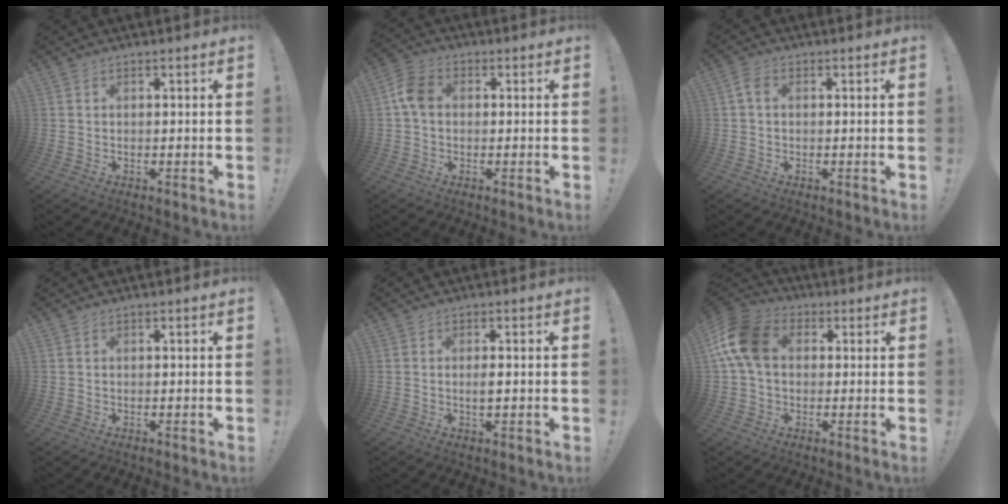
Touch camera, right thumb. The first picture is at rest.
{"total": 7.0, "force": [0.4, 5.1, 4.8], "torque": [-0.093, 0.016, 0.011]}
{"total": 2.9, "force": [0.5, 2.0, 2.1], "torque": [-0.048, 0.011, 0.012]}
{"total": 0.0}
{"total": 2.0, "force": [-0.1, 0.5, 2.0], "torque": [-0.019, -0.006, -0.006]}
{"total": 14.5, "force": [2.5, 10.3, 9.8], "torque": [-0.189, 0.013, 0.052]}